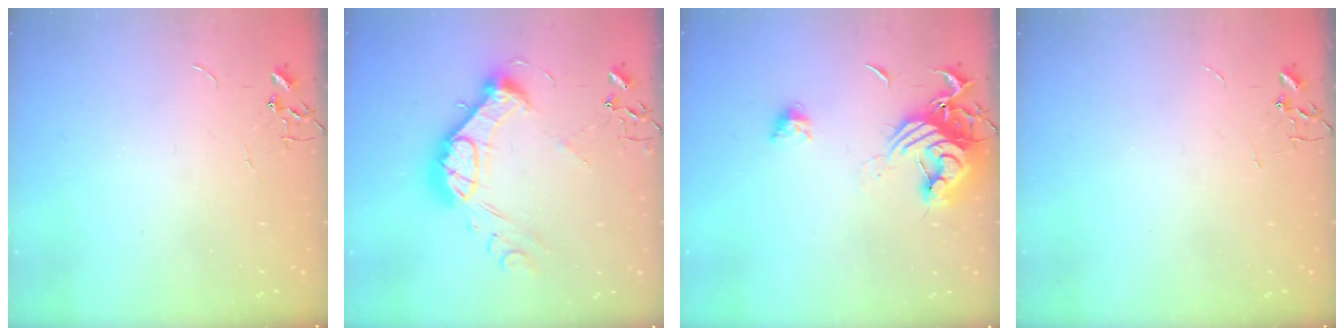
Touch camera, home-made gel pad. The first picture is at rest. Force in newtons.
{"total": 16.8, "press": 16.8, "slide": 0.4}
{"total": 14.1, "press": 14.1, "slide": 1.2}
{"total": 0.0}